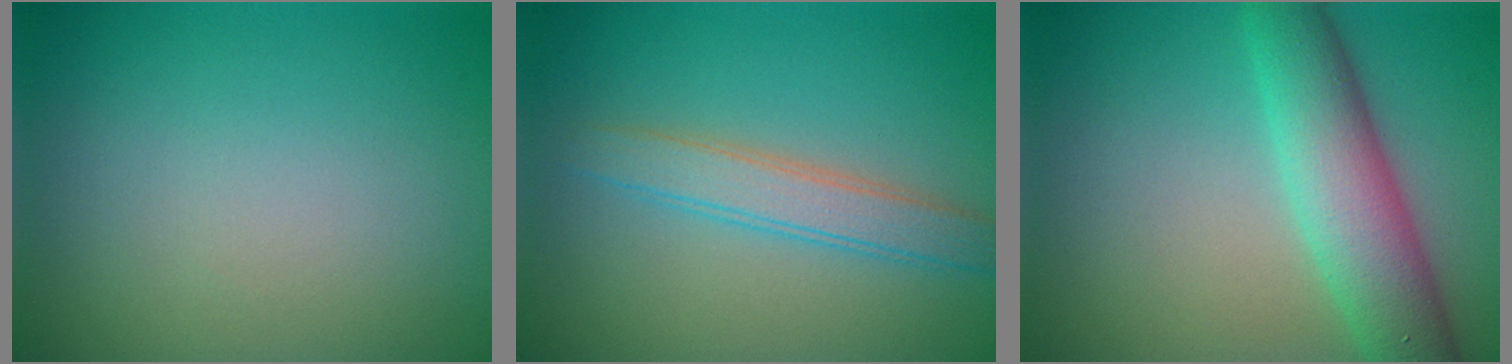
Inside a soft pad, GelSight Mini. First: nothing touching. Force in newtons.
{"total": 3.0, "press": 3.0, "slide": 0.0}
{"total": 6.5, "press": 6.5, "slide": 0.2}